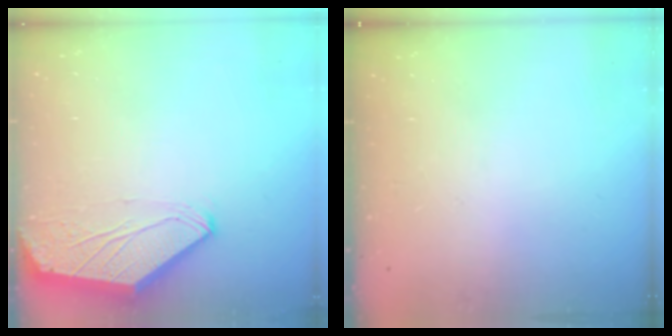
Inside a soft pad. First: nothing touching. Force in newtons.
{"total": 0.0}